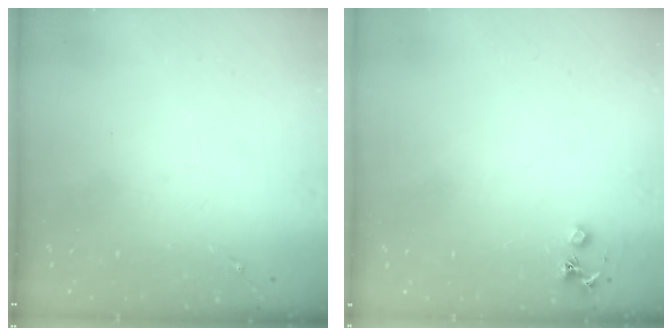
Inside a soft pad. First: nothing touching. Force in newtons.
{"total": 3.6, "press": 3.5, "slide": 0.5}